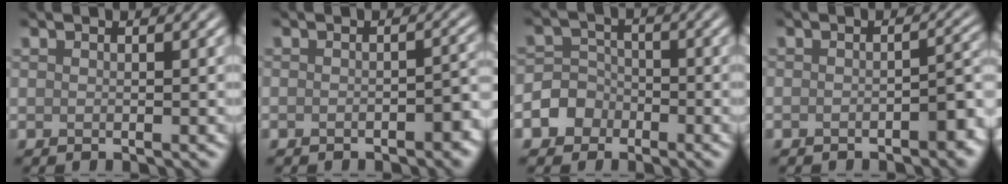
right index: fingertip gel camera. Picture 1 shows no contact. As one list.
[{"total": 2.3, "force": [-1.2, 1.1, 1.6], "torque": [-0.019, -0.001, -0.018]}, {"total": 4.6, "force": [-2.3, 3.9, 0.8], "torque": [0.010, 0.000, -0.067]}, {"total": 2.8, "force": [-1.5, 1.1, 2.0], "torque": [-0.024, 0.003, -0.023]}]